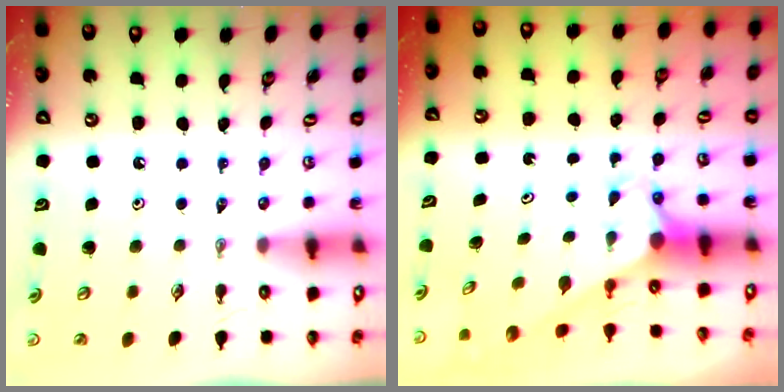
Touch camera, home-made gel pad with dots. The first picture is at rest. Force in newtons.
{"total": 2.8, "press": 2.8, "slide": 0.0}